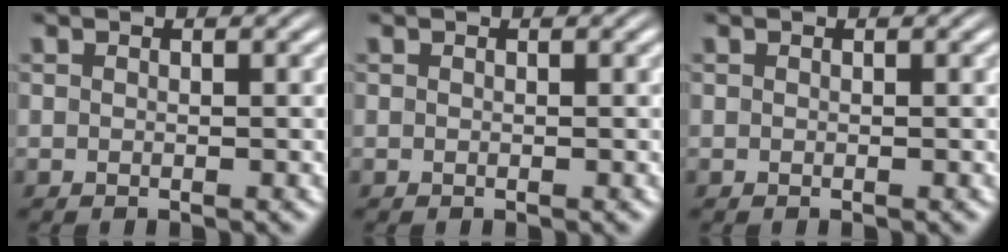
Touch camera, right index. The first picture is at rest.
{"total": 0.0}
{"total": 0.0}